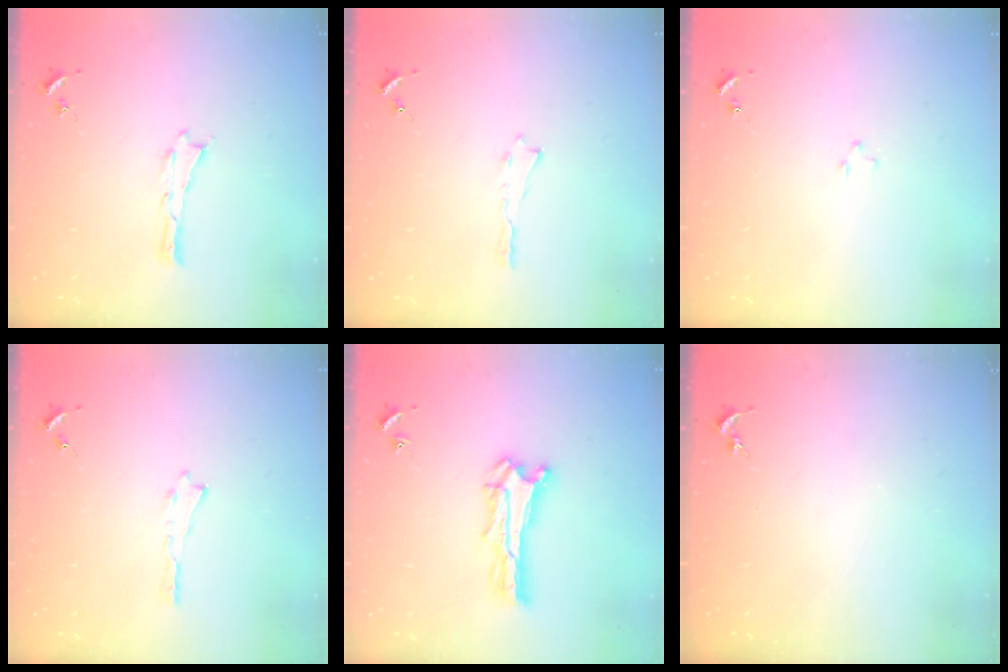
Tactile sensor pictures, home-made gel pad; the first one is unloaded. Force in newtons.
{"total": 0.0}
{"total": 0.7, "press": 0.7, "slide": 0.2}
{"total": 0.0}
{"total": 1.5, "press": 1.5, "slide": 0.2}
{"total": 0.0}